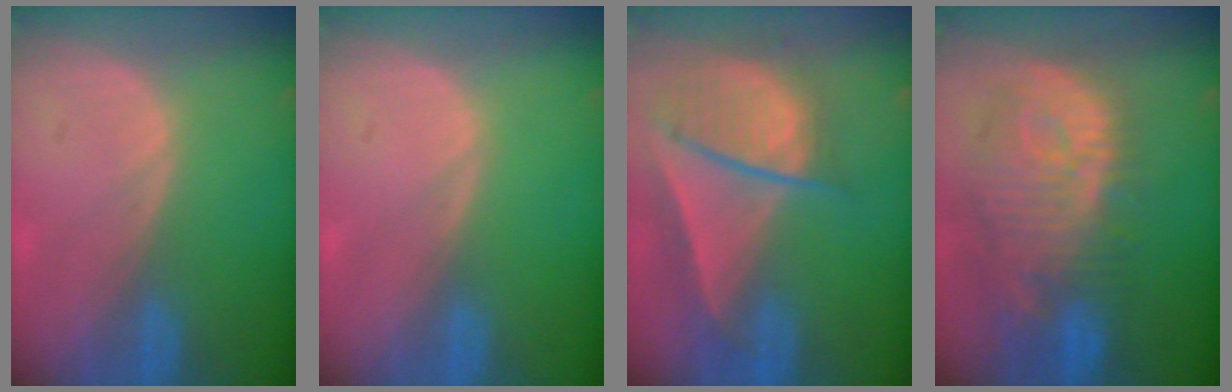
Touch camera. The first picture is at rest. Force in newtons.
{"total": 0.0}
{"total": 9.2, "press": 8.0, "slide": 4.6}
{"total": 12.5, "press": 11.1, "slide": 5.8}